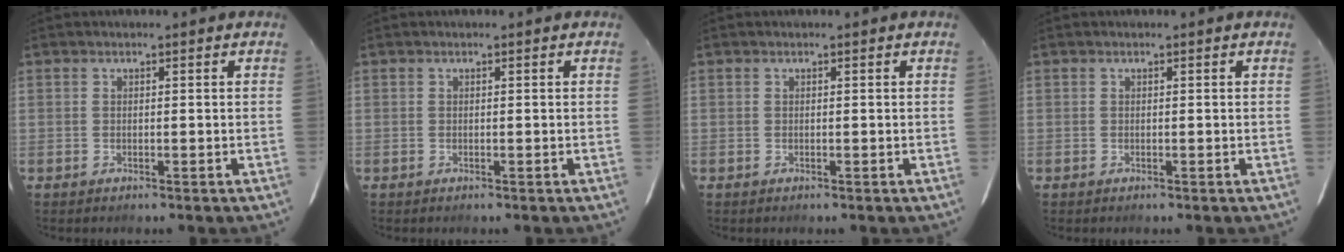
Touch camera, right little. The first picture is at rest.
{"total": 0.0}
{"total": 0.0}
{"total": 0.0}